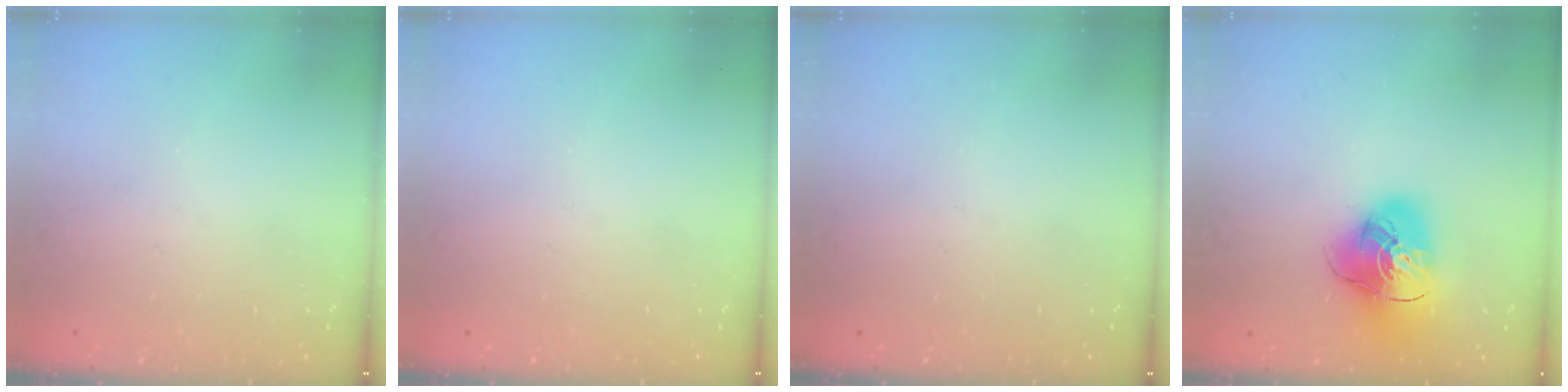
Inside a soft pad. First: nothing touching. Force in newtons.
{"total": 0.0}
{"total": 0.0}
{"total": 17.3, "press": 17.2, "slide": 2.0}